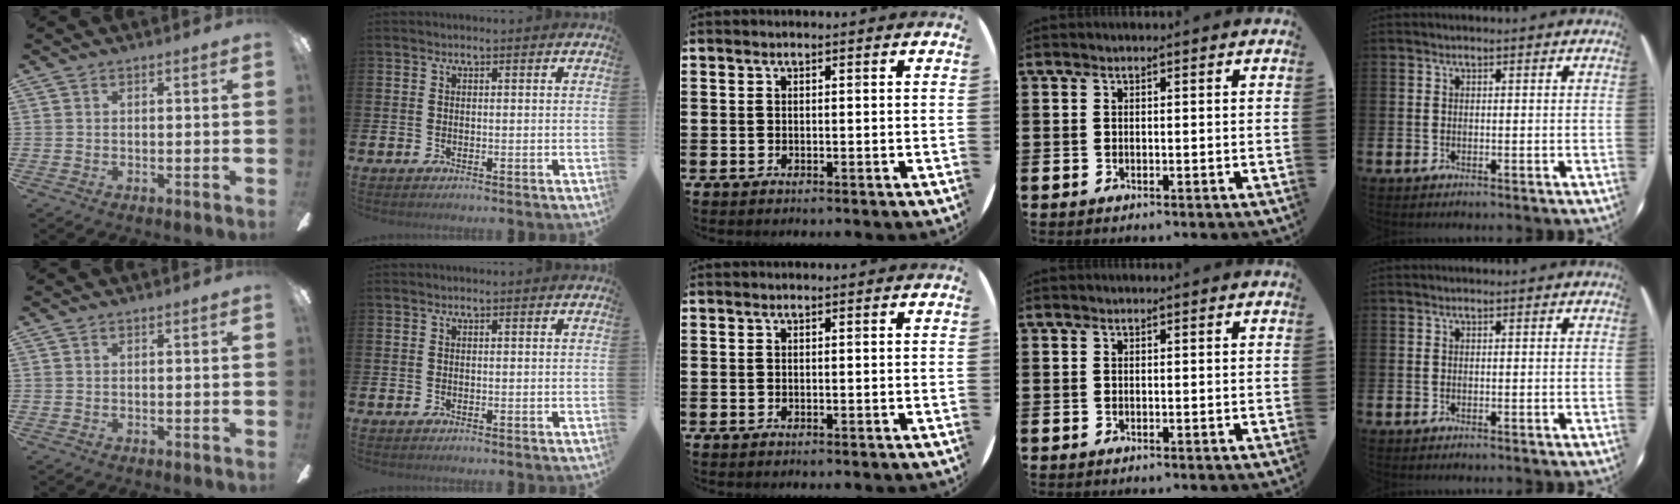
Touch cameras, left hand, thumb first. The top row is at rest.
{}